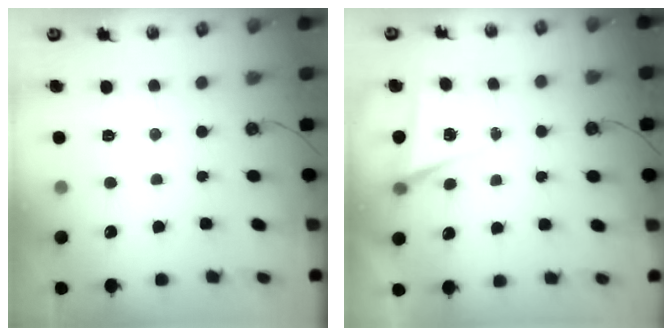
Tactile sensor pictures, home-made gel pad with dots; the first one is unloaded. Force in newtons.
{"total": 4.5, "press": 4.0, "slide": 2.1}